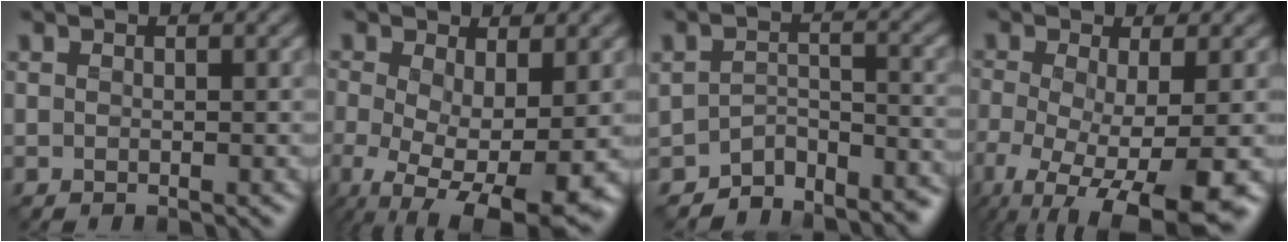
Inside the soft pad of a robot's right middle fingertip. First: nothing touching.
{"total": 9.8, "force": [-2.6, 4.3, 8.4], "torque": [-0.136, -0.024, -0.029]}
{"total": 5.1, "force": [-4.9, 1.4, 0.4], "torque": [0.004, -0.011, -0.083]}
{"total": 8.8, "force": [-4.4, 2.4, 7.3], "torque": [-0.127, -0.026, -0.070]}